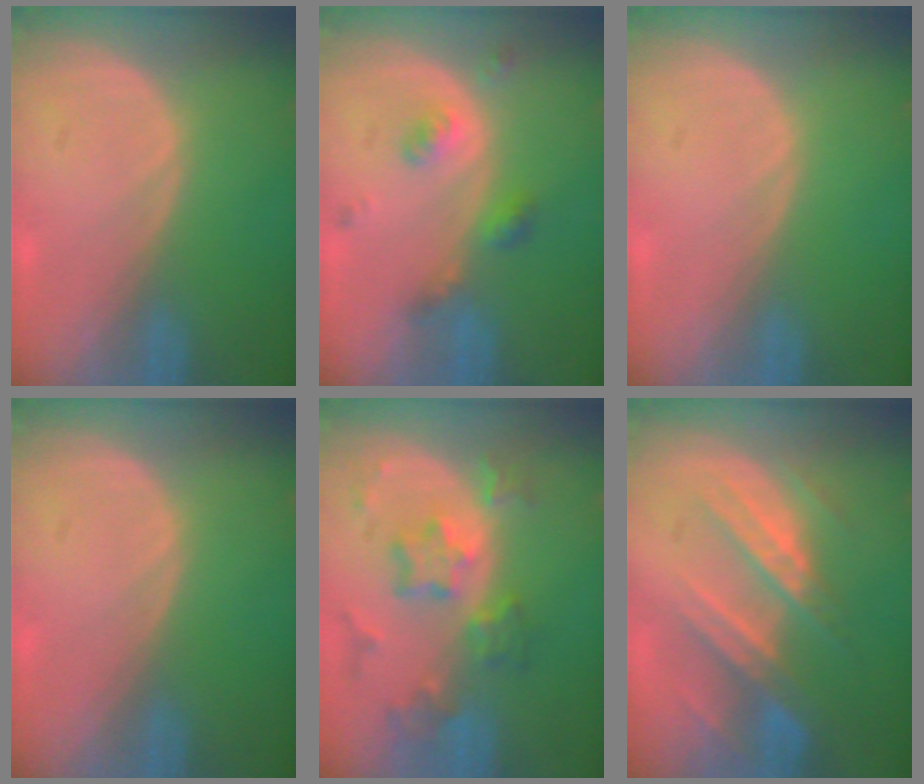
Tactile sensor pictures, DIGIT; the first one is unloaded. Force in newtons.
{"total": 5.0, "press": 4.4, "slide": 2.4}
{"total": 0.0}
{"total": 0.0}
{"total": 8.4, "press": 7.4, "slide": 4.0}
{"total": 9.0, "press": 7.9, "slide": 4.2}